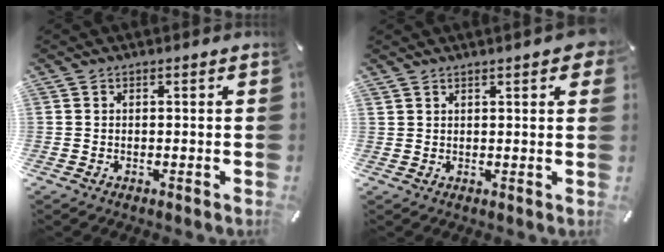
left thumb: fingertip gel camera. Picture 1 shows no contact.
{"total": 2.7, "force": [1.8, 0.8, 1.8], "torque": [-0.023, -0.003, 0.030]}